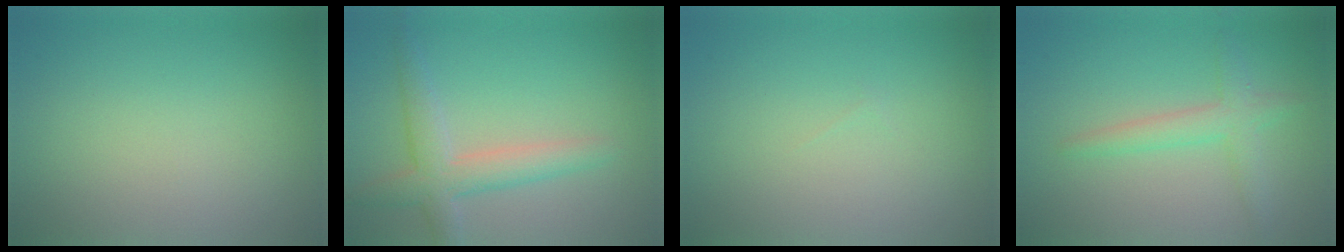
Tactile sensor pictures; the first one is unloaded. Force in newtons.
{"total": 3.9, "press": 3.9, "slide": 0.2}
{"total": 0.0}
{"total": 2.6, "press": 2.6, "slide": 0.1}